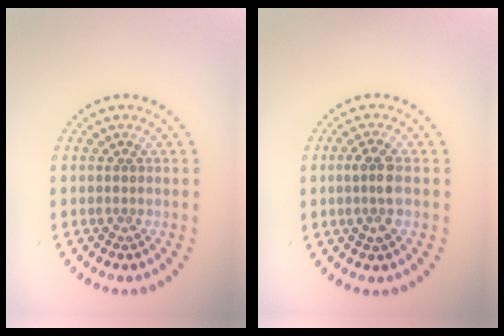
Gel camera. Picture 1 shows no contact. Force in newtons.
{"total": 2.4, "press": 2.3, "slide": 0.7}